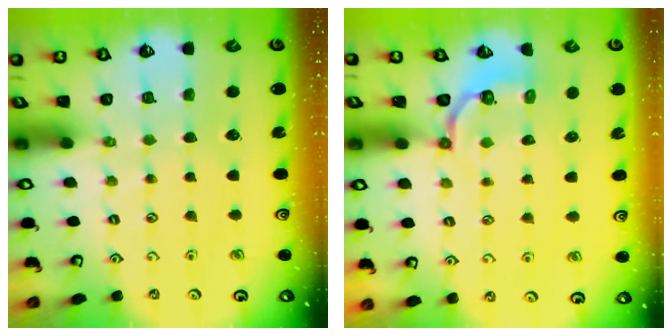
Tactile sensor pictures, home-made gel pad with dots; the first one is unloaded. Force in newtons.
{"total": 3.9, "press": 2.8, "slide": 2.7}